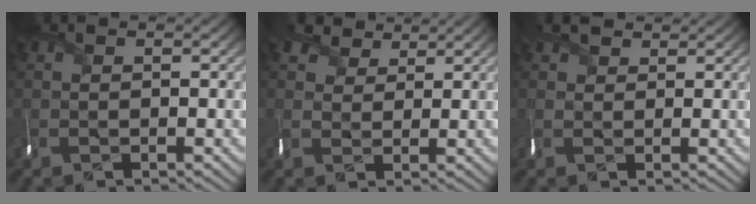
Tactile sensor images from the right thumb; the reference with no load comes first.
{"total": 2.6, "force": [2.2, 1.1, -0.8], "torque": [0.004, 0.006, 0.037]}
{"total": 1.8, "force": [1.4, 0.6, -0.9], "torque": [0.010, 0.005, 0.022]}